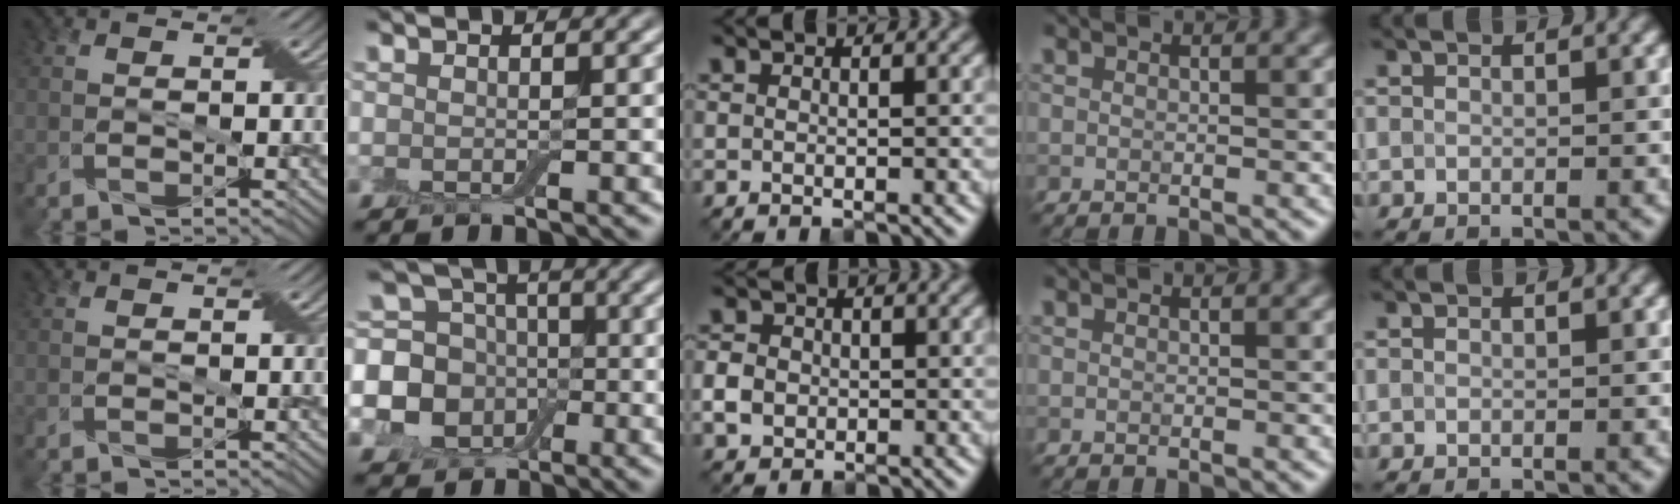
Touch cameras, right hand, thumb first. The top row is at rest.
{"index": {"total": 9.2, "force": [-1.4, 8.3, 3.7], "torque": [-0.064, 0.008, -0.059]}, "middle": {"total": 2.5, "force": [-0.5, 2.2, 1.2], "torque": [-0.024, -0.001, -0.012]}}